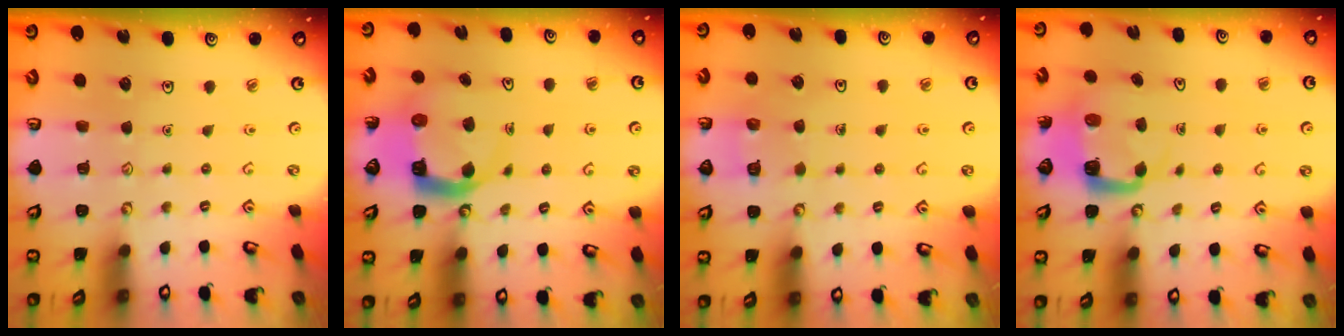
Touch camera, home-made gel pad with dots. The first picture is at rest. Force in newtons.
{"total": 7.5, "press": 7.4, "slide": 1.0}
{"total": 2.6, "press": 2.6, "slide": 0.1}
{"total": 4.9, "press": 4.9, "slide": 0.4}